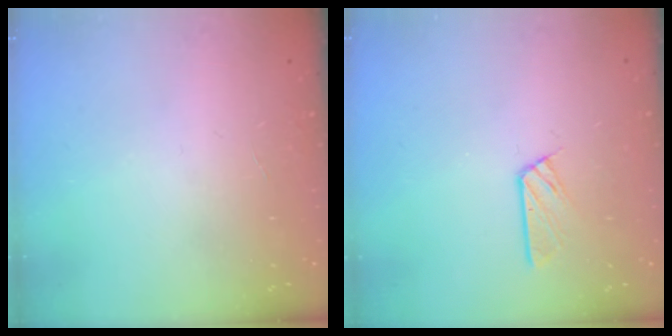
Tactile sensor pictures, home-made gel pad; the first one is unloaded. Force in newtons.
{"total": 4.7, "press": 4.6, "slide": 0.3}